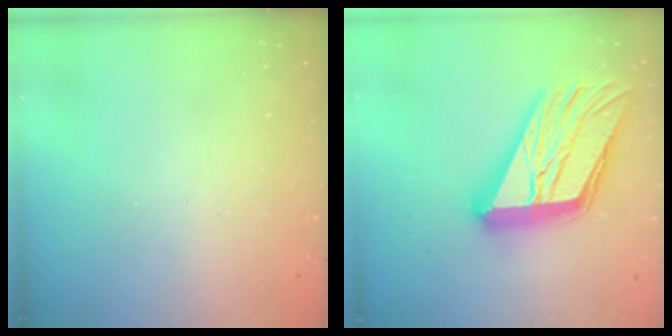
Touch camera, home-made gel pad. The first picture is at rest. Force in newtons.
{"total": 28.7, "press": 28.6, "slide": 3.0}